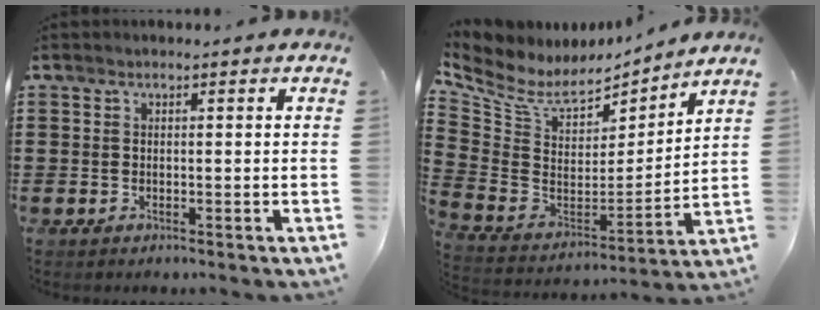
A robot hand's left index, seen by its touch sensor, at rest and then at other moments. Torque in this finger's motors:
{"motor_torque": [1.09, -1.04, 0.29, 0.07]}